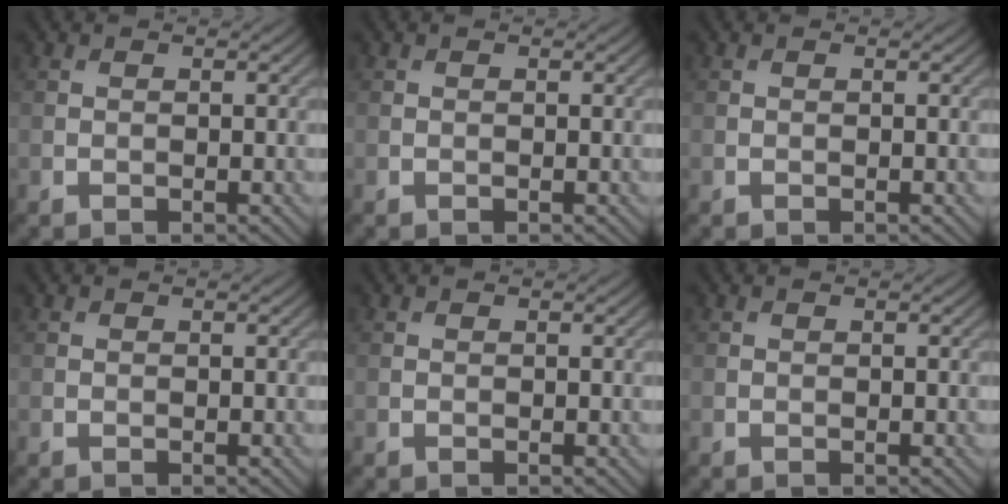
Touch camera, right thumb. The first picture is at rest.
{"total": 0.0}
{"total": 0.0}
{"total": 0.0}
{"total": 0.0}
{"total": 0.0}